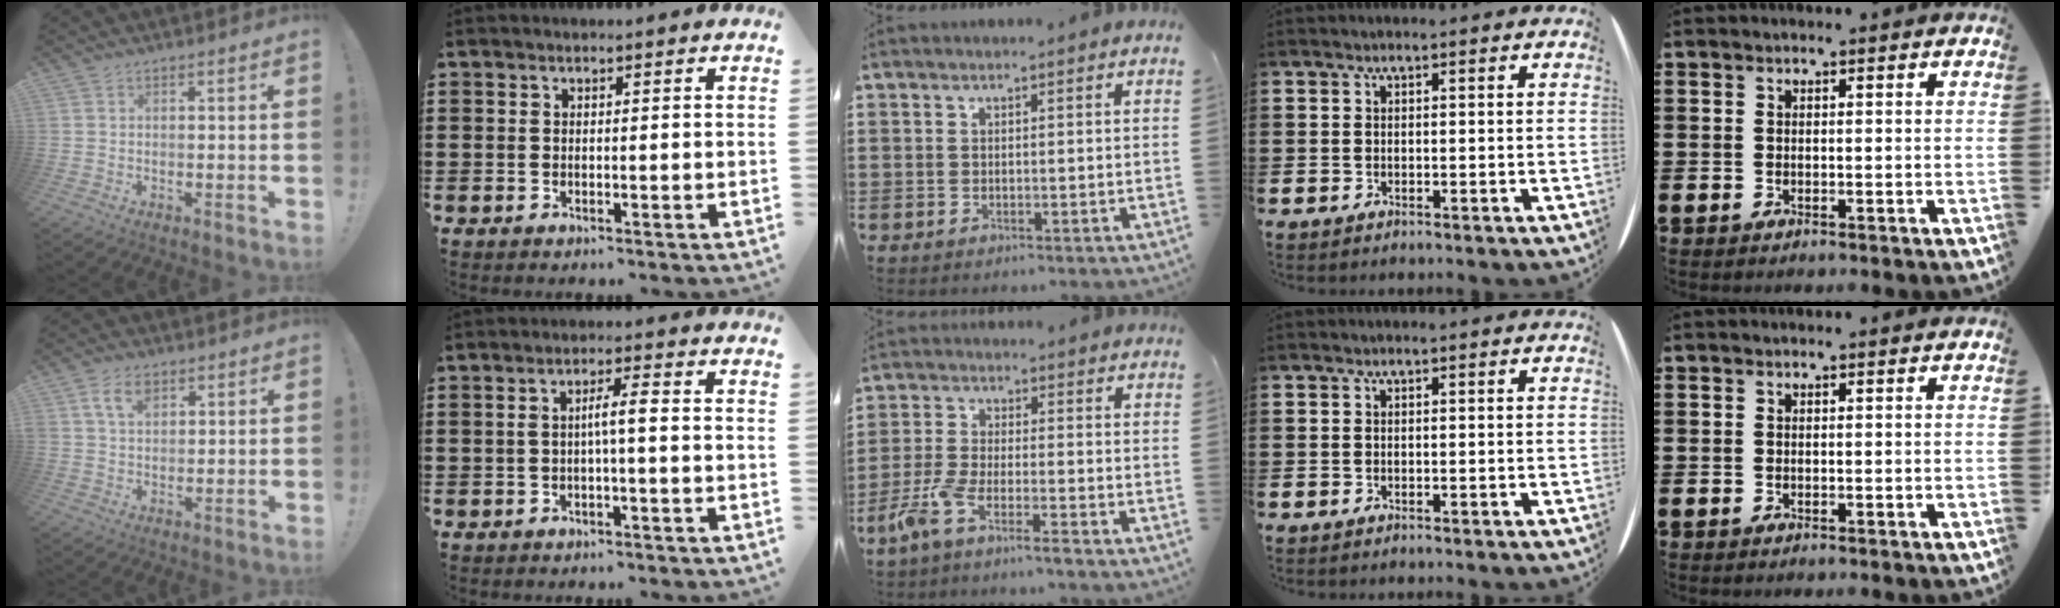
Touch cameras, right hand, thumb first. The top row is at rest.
{"thumb": {"total": 5.6, "force": [2.6, 3.2, 3.7], "torque": [-0.058, -0.002, 0.046]}, "index": {"total": 3.3, "force": [-0.3, 0.1, 3.3], "torque": [-0.062, 0.001, -0.010]}, "middle": {"total": 5.7, "force": [-4.4, 0.4, 3.6], "torque": [-0.102, -0.019, -0.089]}}